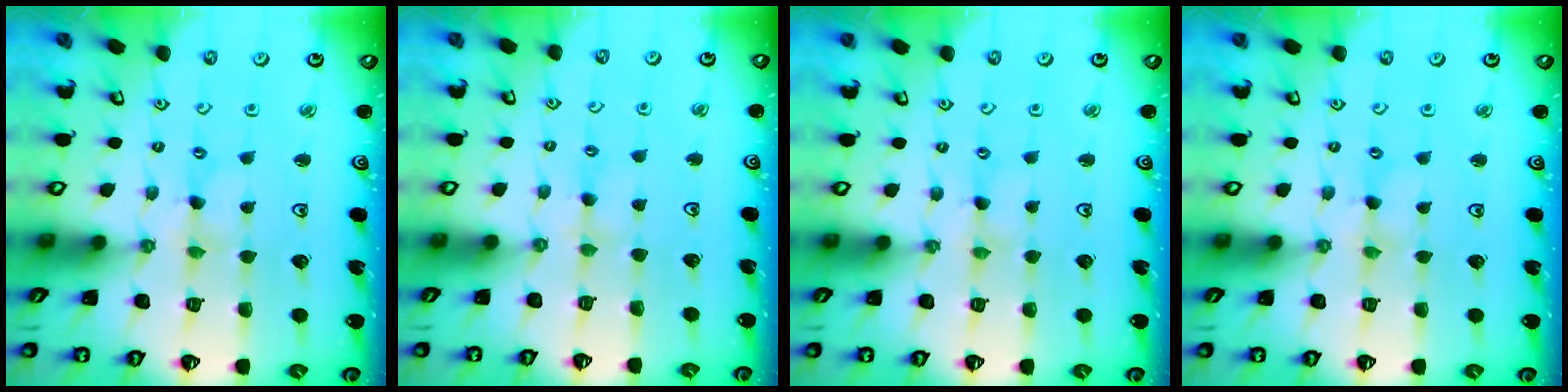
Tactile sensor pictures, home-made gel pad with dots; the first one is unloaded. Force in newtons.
{"total": 1.9, "press": 1.8, "slide": 0.4}
{"total": 1.2, "press": 1.1, "slide": 0.2}
{"total": 0.0}